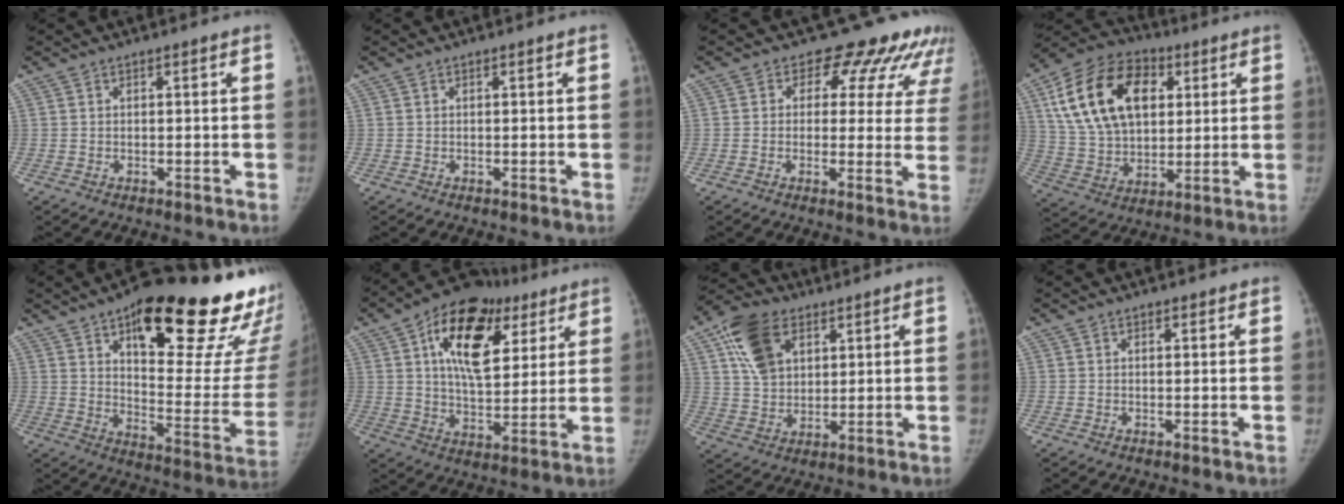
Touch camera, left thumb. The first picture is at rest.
{"total": 0.0}
{"total": 12.8, "force": [9.3, 7.1, 5.2], "torque": [-0.002, -0.034, 0.088]}
{"total": 22.2, "force": [6.8, 14.8, 15.1], "torque": [-0.255, -0.001, 0.120]}
{"total": 32.3, "force": [19.2, 10.5, 23.8], "torque": [-0.253, -0.060, 0.272]}
{"total": 20.8, "force": [8.4, 12.0, 14.8], "torque": [-0.197, -0.012, 0.129]}
{"total": 12.5, "force": [5.4, 8.4, 7.4], "torque": [-0.115, -0.007, 0.102]}
{"total": 0.9, "force": [0.5, 0.8, 0.1], "torque": [0.013, -0.001, 0.003]}